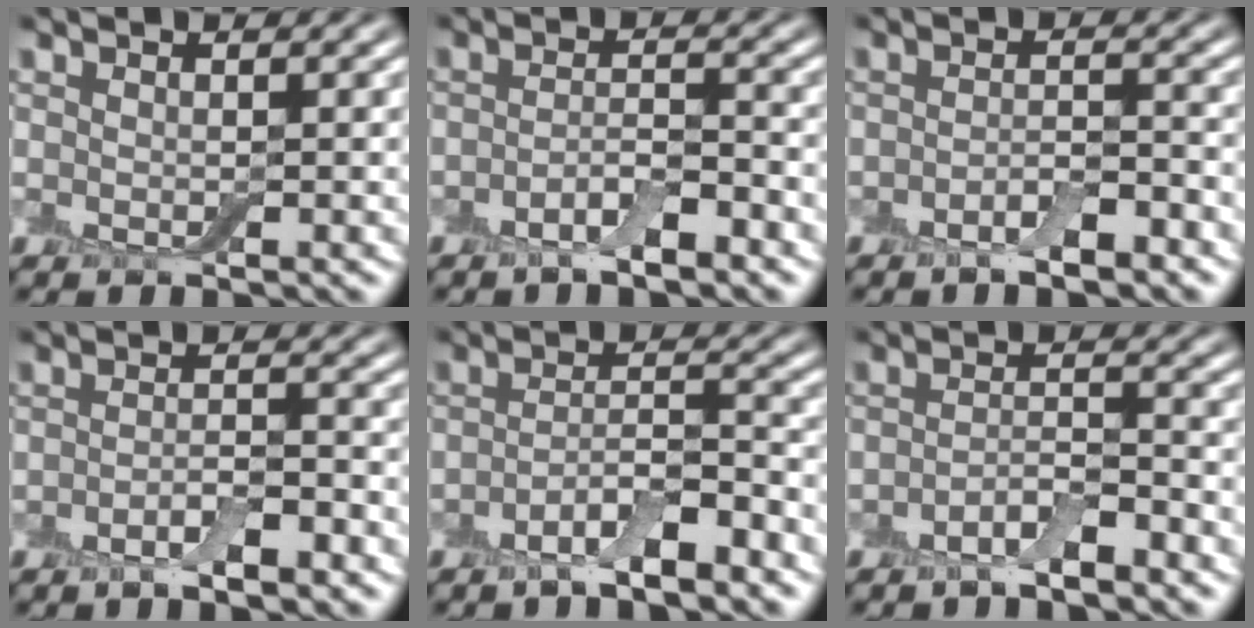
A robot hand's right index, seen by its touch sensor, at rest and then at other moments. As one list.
[{"total": 2.9, "force": [-1.8, 0.8, 2.1], "torque": [-0.039, 0.005, -0.036]}, {"total": 2.5, "force": [-1.6, 0.8, 1.7], "torque": [-0.029, 0.002, -0.030]}, {"total": 2.7, "force": [-1.5, 0.9, 2.1], "torque": [-0.037, 0.000, -0.026]}, {"total": 4.0, "force": [-2.6, 1.0, 2.9], "torque": [-0.052, 0.006, -0.050]}, {"total": 2.6, "force": [-1.8, 0.7, 1.8], "torque": [-0.032, 0.006, -0.036]}]